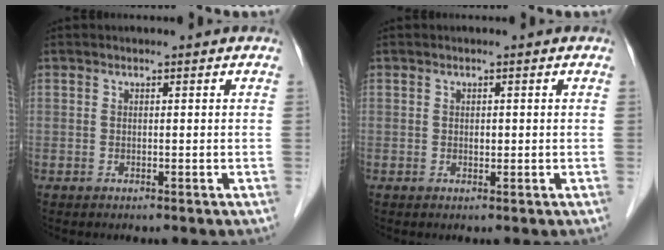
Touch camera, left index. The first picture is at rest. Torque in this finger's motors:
{"motor_torque": [0.08, 0.04, 0.00, 0.00]}